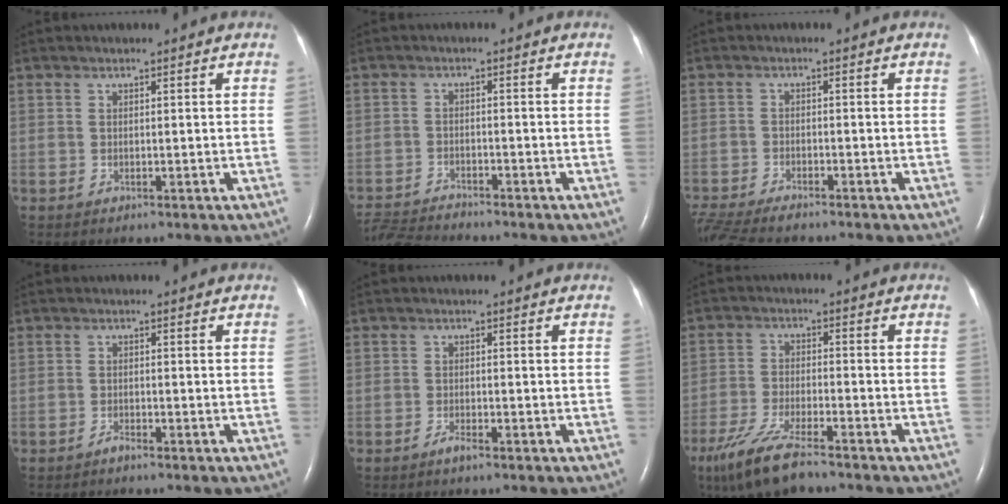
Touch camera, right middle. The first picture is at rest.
{"total": 6.4, "force": [-6.3, 0.2, 0.9], "torque": [-0.016, -0.014, -0.113]}
{"total": 10.5, "force": [-9.1, 1.9, 4.8], "torque": [-0.093, -0.019, -0.150]}
{"total": 1.0, "force": [-1.0, 0.1, 0.3], "torque": [-0.010, -0.001, -0.017]}
{"total": 1.5, "force": [-1.2, 0.2, 0.9], "torque": [-0.025, -0.003, -0.022]}
{"total": 9.4, "force": [-7.0, 1.6, 6.1], "torque": [-0.131, -0.024, -0.130]}